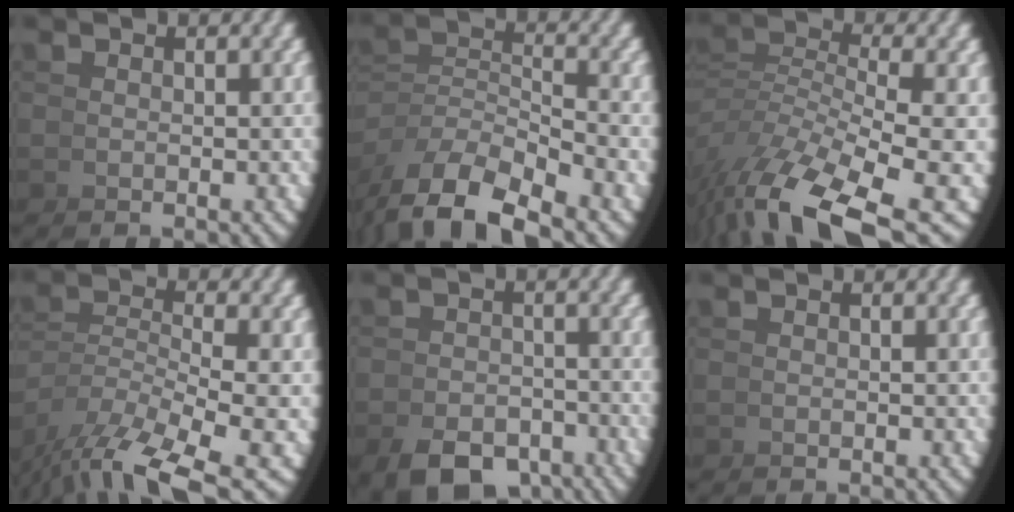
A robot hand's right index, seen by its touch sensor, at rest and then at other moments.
{"total": 6.9, "force": [-3.0, 4.2, 4.6], "torque": [-0.099, -0.021, -0.043]}
{"total": 7.2, "force": [-3.2, 2.8, 5.8], "torque": [-0.119, -0.031, -0.028]}
{"total": 6.5, "force": [-3.7, 3.0, 4.3], "torque": [-0.089, -0.037, -0.040]}
{"total": 4.6, "force": [-4.2, 1.5, 1.2], "torque": [0.007, -0.014, -0.067]}
{"total": 0.0}